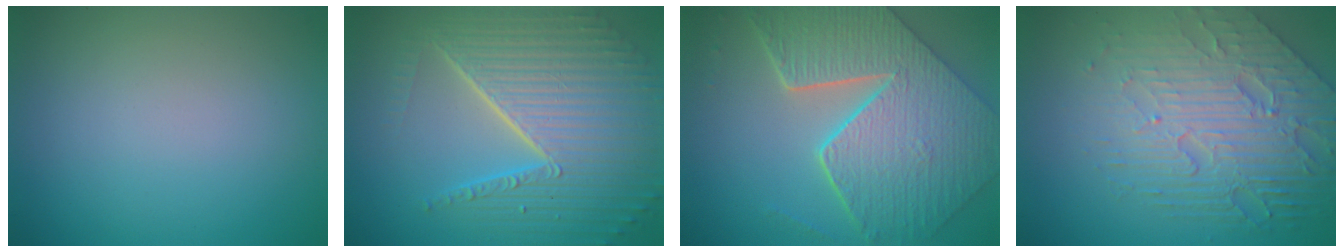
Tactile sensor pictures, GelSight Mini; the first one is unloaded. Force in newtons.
{"total": 9.5, "press": 6.0, "slide": 7.4}
{"total": 9.3, "press": 6.8, "slide": 6.3}
{"total": 8.1, "press": 5.5, "slide": 5.9}